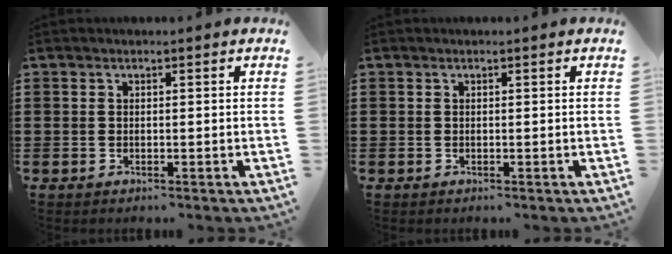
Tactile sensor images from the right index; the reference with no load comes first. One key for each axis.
{"total": 0.0}